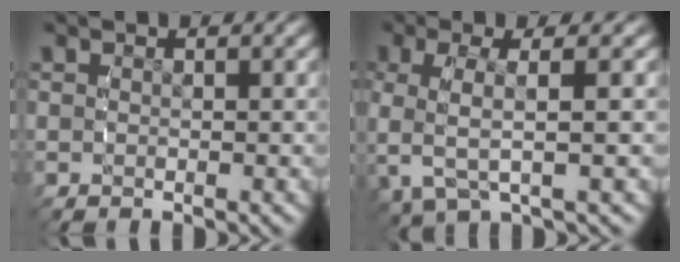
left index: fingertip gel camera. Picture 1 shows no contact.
{"total": 4.6, "force": [1.6, 1.3, 4.1], "torque": [-0.091, 0.010, 0.029]}